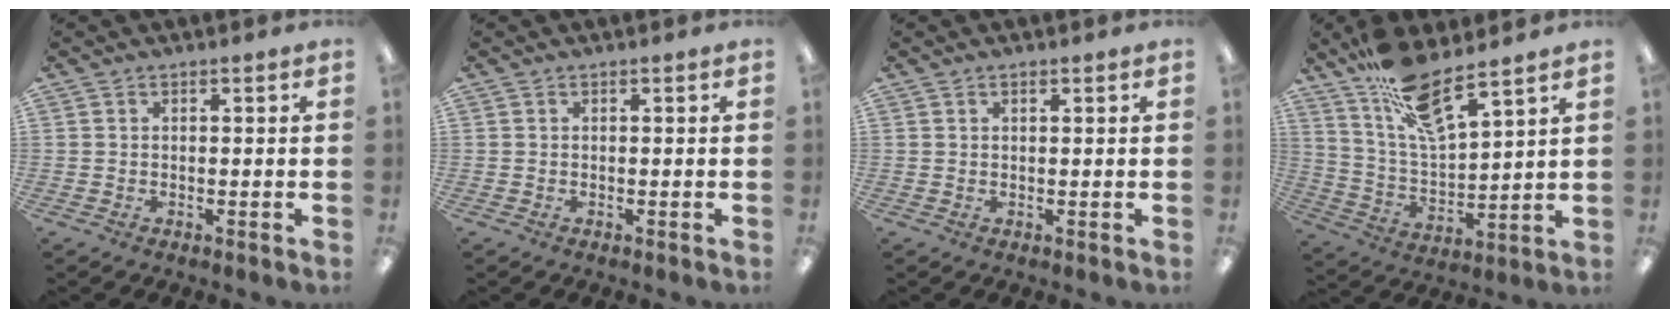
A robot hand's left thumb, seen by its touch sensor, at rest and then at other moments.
{"total": 0.0}
{"total": 0.8, "force": [0.6, 0.3, 0.4], "torque": [-0.003, -0.002, 0.009]}
{"total": 13.5, "force": [10.7, 2.7, 7.8], "torque": [-0.156, -0.060, 0.187]}